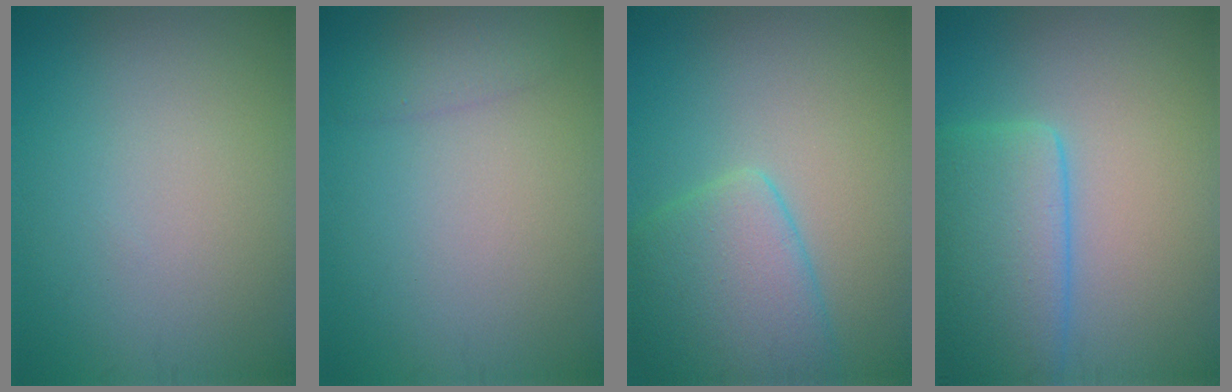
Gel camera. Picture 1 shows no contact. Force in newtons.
{"total": 1.5, "press": 1.5, "slide": 0.0}
{"total": 5.7, "press": 5.7, "slide": 0.4}
{"total": 6.7, "press": 6.7, "slide": 0.3}